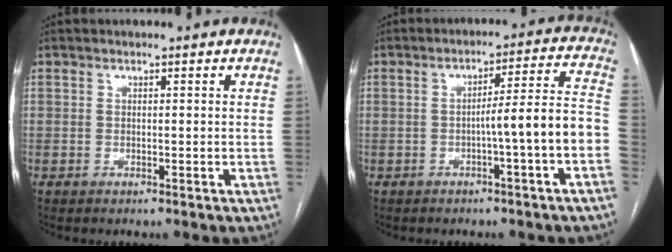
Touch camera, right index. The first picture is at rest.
{"total": 8.5, "force": [-2.7, -0.8, 8.0], "torque": [-0.106, 0.025, -0.037]}